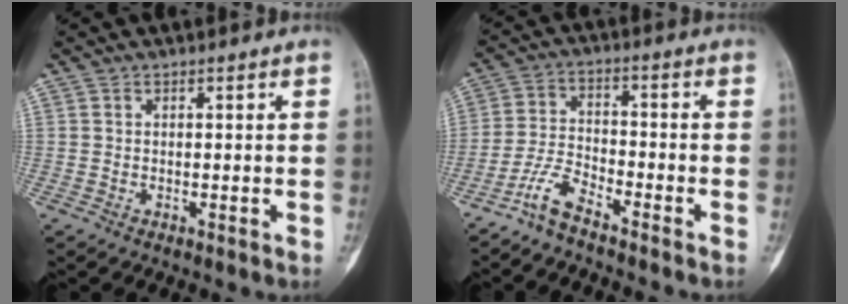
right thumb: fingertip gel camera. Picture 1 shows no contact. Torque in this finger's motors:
{"motor_torque": [0.04, -0.10, 0.51, -0.52, -0.04]}